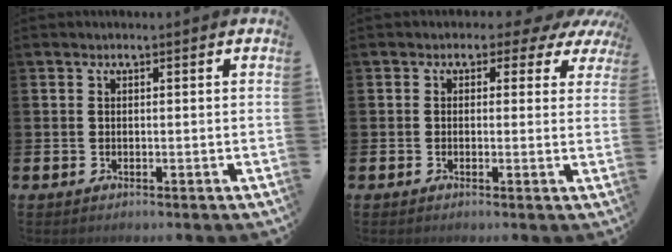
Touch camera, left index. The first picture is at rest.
{"total": 1.8, "force": [0.0, 1.6, 0.9], "torque": [-0.015, 0.004, -0.011]}